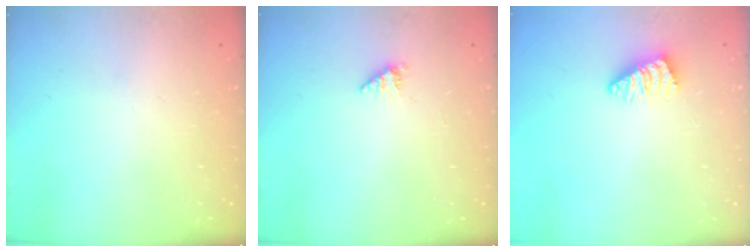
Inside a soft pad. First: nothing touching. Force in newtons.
{"total": 2.1, "press": 2.1, "slide": 0.3}
{"total": 1.1, "press": 1.1, "slide": 0.2}